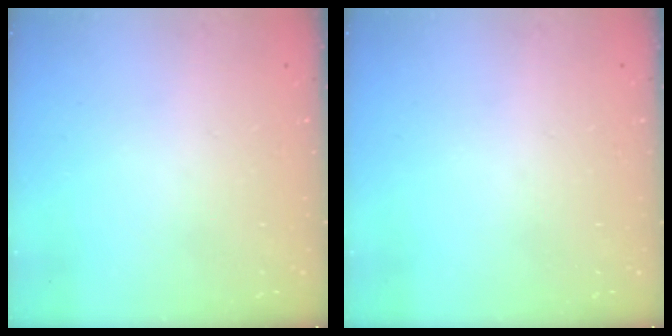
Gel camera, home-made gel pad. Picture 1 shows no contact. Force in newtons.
{"total": 0.0}